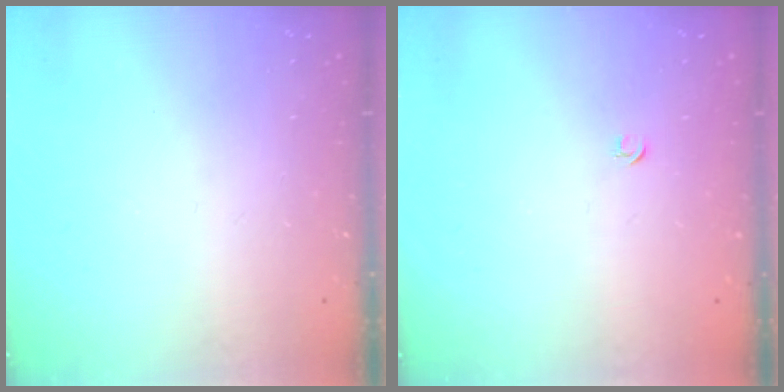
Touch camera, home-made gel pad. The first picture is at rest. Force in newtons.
{"total": 2.7, "press": 2.6, "slide": 0.6}